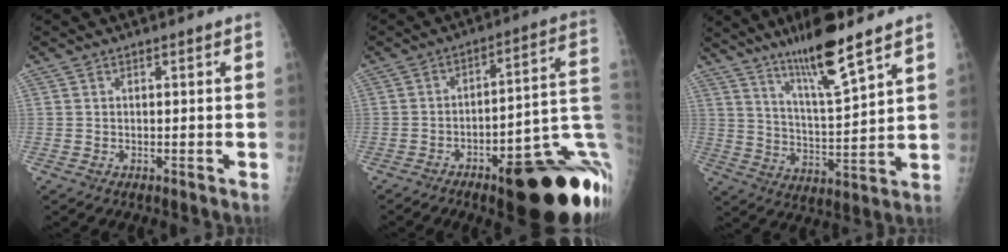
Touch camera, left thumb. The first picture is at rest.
{"total": 25.9, "force": [-7.9, 7.8, 23.4], "torque": [-0.214, 0.049, -0.100]}
{"total": 12.7, "force": [9.0, 1.0, 8.9], "torque": [-0.153, -0.062, 0.163]}